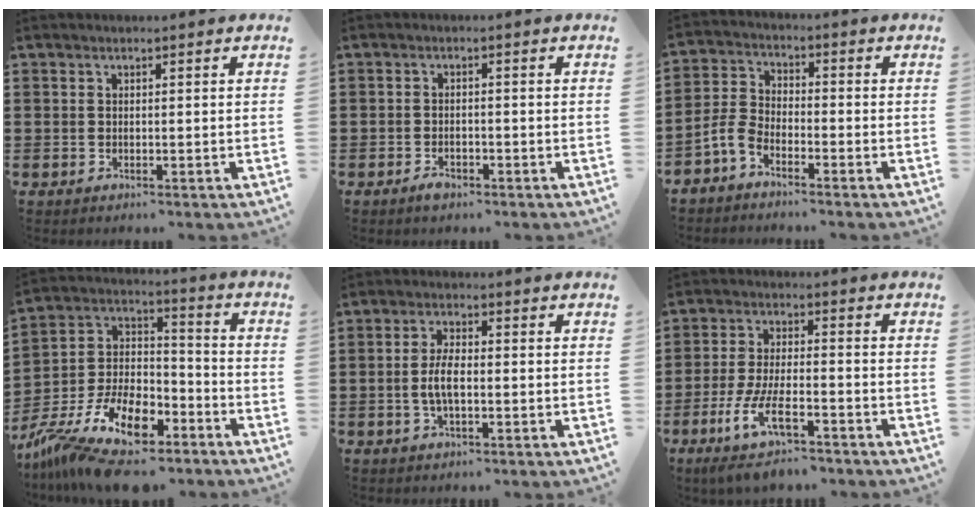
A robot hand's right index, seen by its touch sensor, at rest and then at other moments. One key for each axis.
{"total": 1.5, "fx": -1.1, "fy": 0.6, "fz": 0.8, "tx": -0.015, "ty": -0.002, "tz": -0.022}
{"total": 4.0, "fx": -3.2, "fy": 1.4, "fz": 1.9, "tx": -0.058, "ty": 0.002, "tz": -0.070}
{"total": 14.8, "fx": -9.8, "fy": 6.2, "fz": 9.2, "tx": -0.194, "ty": 0.031, "tz": -0.175}
{"total": 4.2, "fx": -0.6, "fy": 1.6, "fz": 3.9, "tx": -0.092, "ty": -0.004, "tz": -0.019}
{"total": 9.4, "fx": -5.8, "fy": 2.5, "fz": 7.0, "tx": -0.156, "ty": -0.007, "tz": -0.110}